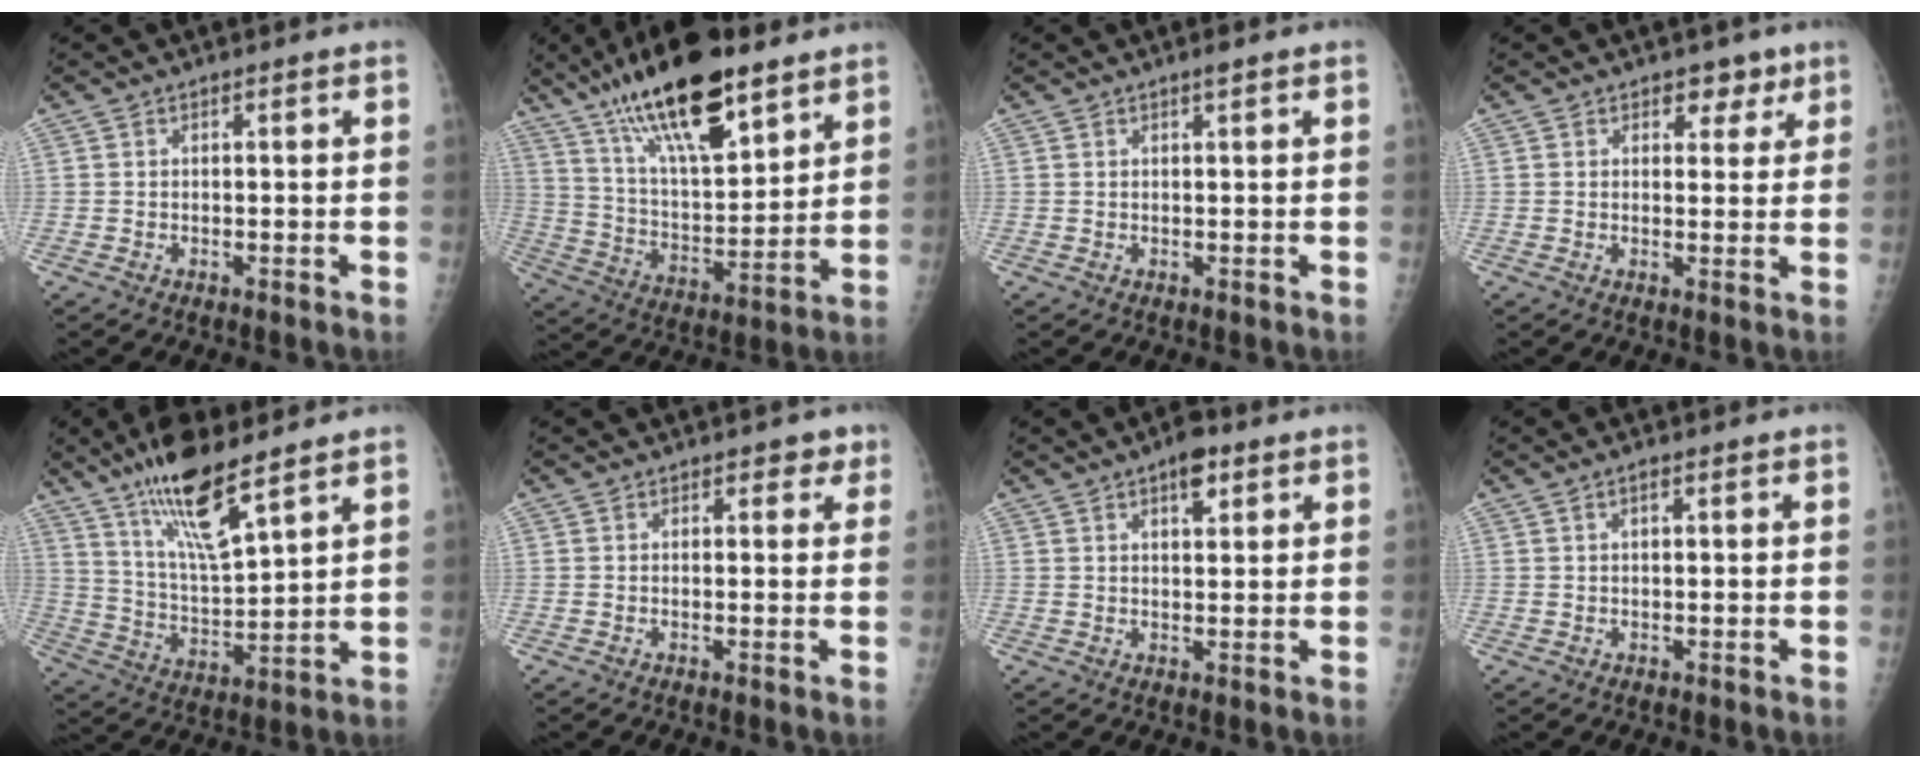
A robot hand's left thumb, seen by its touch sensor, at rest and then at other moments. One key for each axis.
{"total": 22.4, "fx": 14.6, "fy": 7.5, "fz": 15.1, "tx": -0.239, "ty": -0.054, "tz": 0.260}
{"total": 0.8, "fx": 0.5, "fy": 0.0, "fz": 0.6, "tx": -0.006, "ty": -0.002, "tz": 0.010}
{"total": 3.8, "fx": 2.4, "fy": 2.6, "fz": 1.5, "tx": 0.009, "ty": -0.011, "tz": 0.030}
{"total": 15.0, "fx": 10.2, "fy": 3.3, "fz": 10.5, "tx": -0.180, "ty": -0.056, "tz": 0.202}
{"total": 2.1, "fx": 1.3, "fy": 1.4, "fz": 0.8, "tx": 0.016, "ty": -0.003, "tz": 0.009}
{"total": 5.0, "fx": 2.7, "fy": 2.2, "fz": 3.5, "tx": -0.034, "ty": -0.010, "tz": 0.037}
{"total": 1.3, "fx": 0.5, "fy": 0.5, "fz": 1.0, "tx": -0.014, "ty": 0.001, "tz": 0.009}